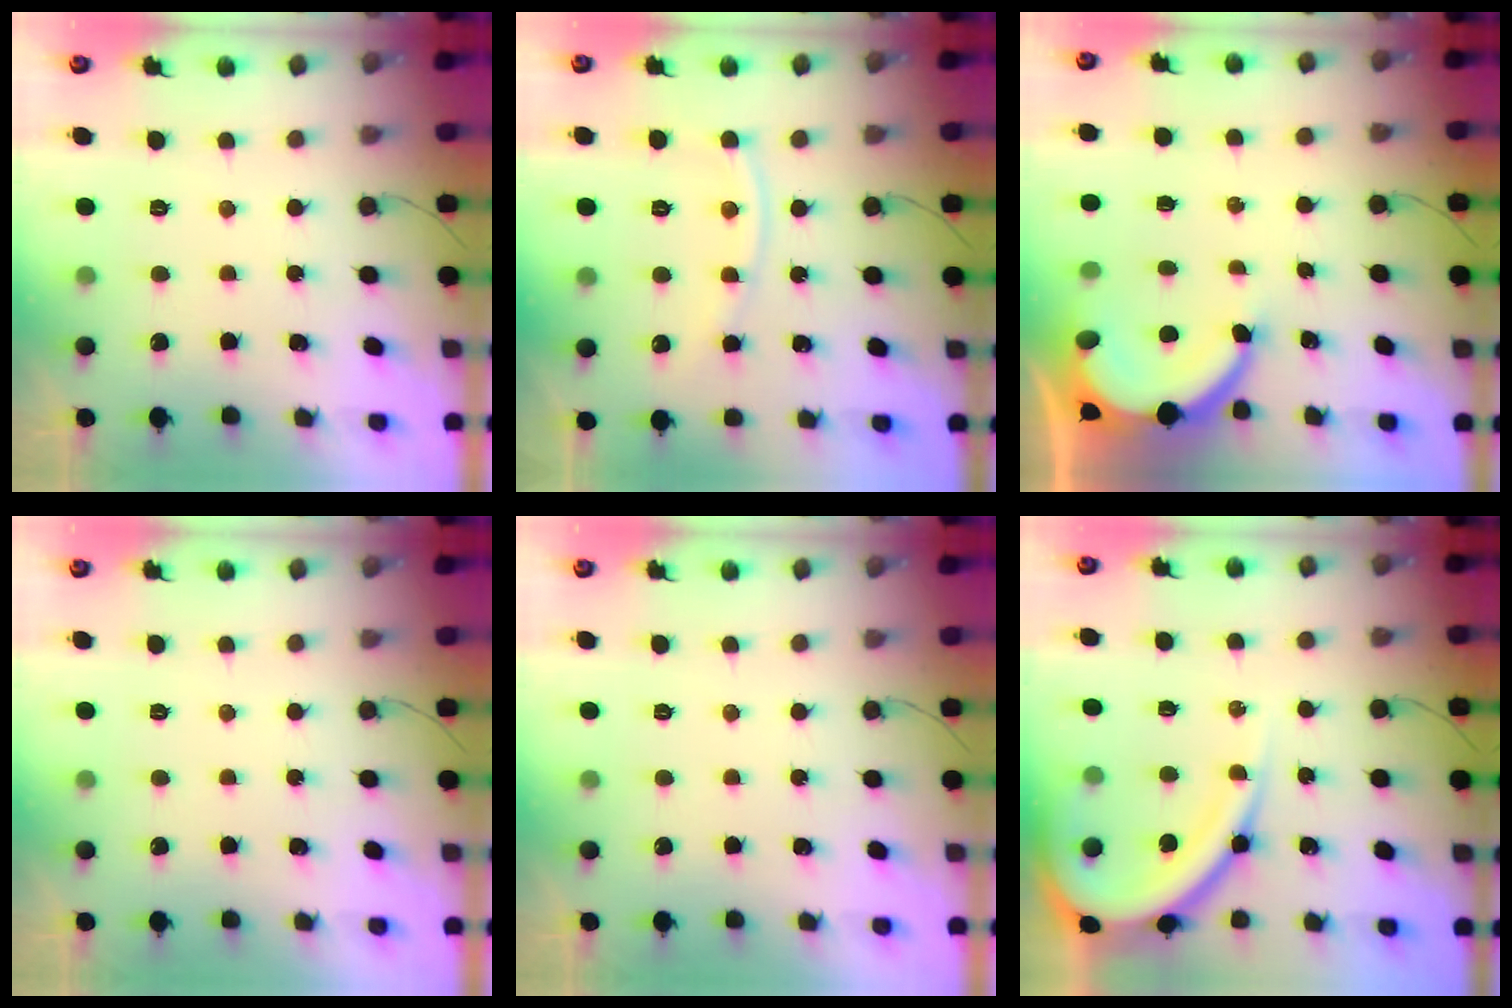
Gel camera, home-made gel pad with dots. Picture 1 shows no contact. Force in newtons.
{"total": 8.6, "press": 8.5, "slide": 1.0}
{"total": 7.3, "press": 7.3, "slide": 0.7}
{"total": 0.0}
{"total": 0.0}
{"total": 14.9, "press": 14.8, "slide": 1.5}